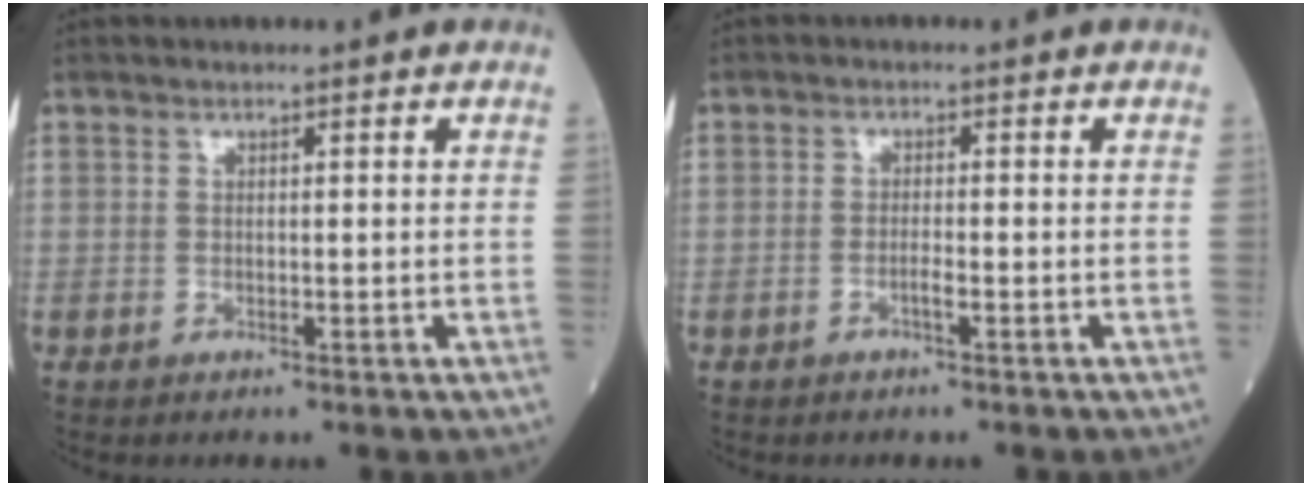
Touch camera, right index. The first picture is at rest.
{"total": 1.3, "force": [-0.8, 0.0, 1.0], "torque": [-0.021, 0.001, -0.016]}